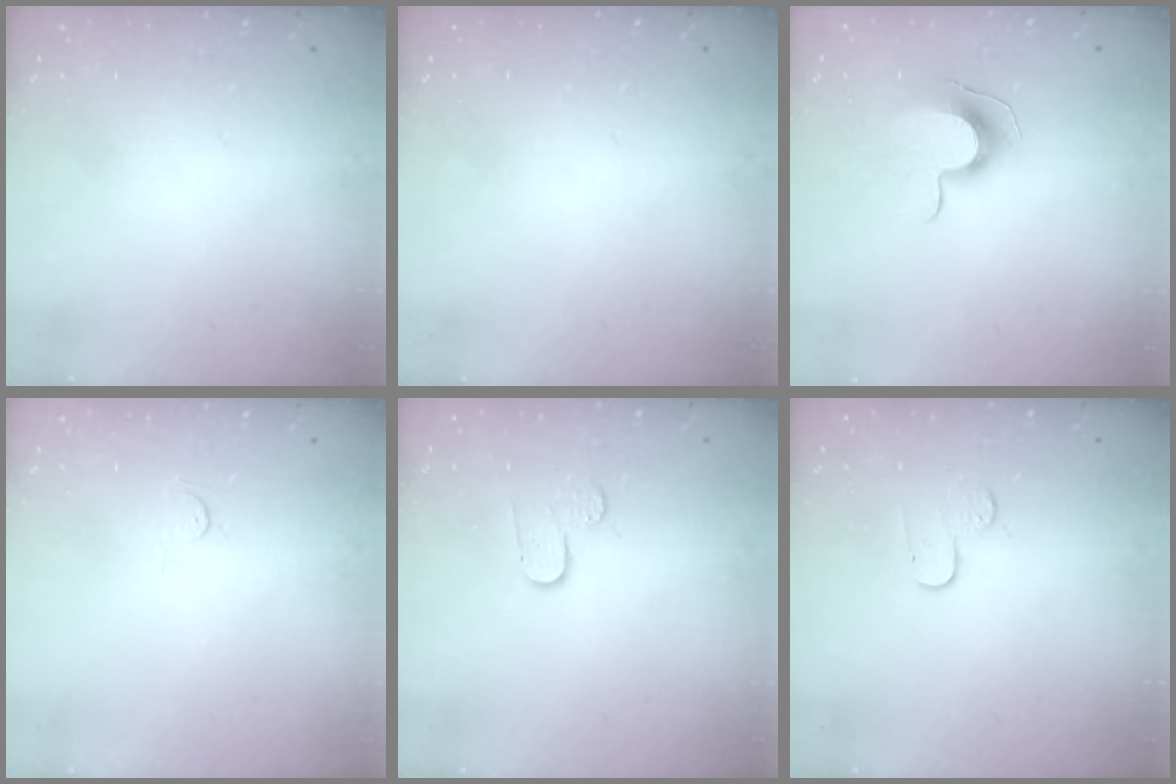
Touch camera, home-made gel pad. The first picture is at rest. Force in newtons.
{"total": 0.0}
{"total": 9.2, "press": 9.2, "slide": 0.5}
{"total": 3.4, "press": 3.4, "slide": 0.4}
{"total": 6.2, "press": 6.2, "slide": 0.6}
{"total": 5.5, "press": 5.5, "slide": 0.6}